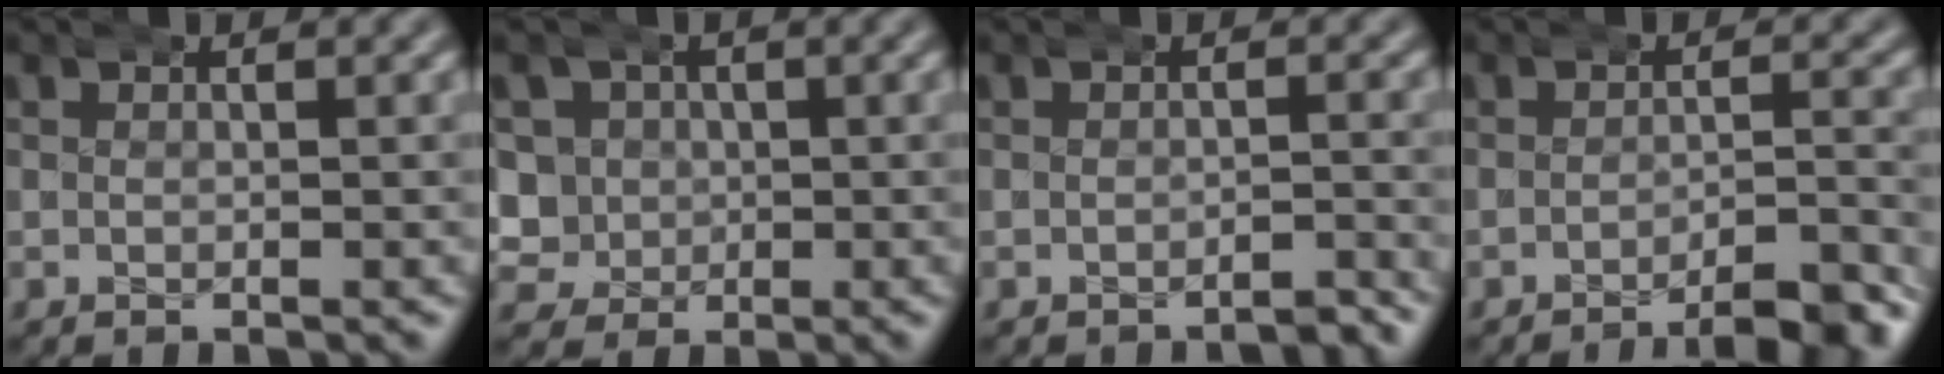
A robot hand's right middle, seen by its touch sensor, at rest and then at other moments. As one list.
[{"total": 8.8, "force": [-0.6, 8.4, 2.6], "torque": [-0.092, -0.025, -0.011]}, {"total": 1.9, "force": [-1.9, 0.2, 0.2], "torque": [-0.003, 0.006, -0.038]}, {"total": 5.4, "force": [-4.4, 0.8, 3.0], "torque": [-0.032, 0.002, -0.075]}]